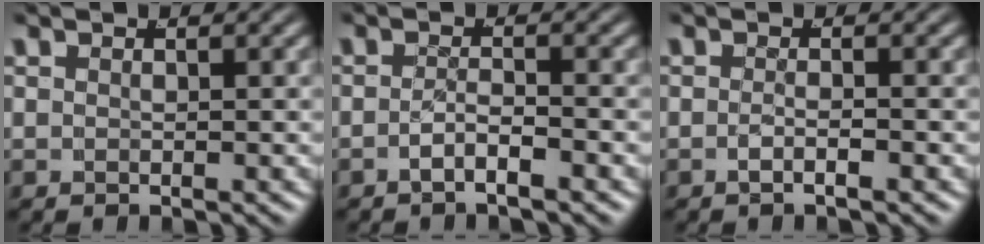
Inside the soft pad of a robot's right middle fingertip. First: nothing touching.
{"total": 2.0, "force": [-1.7, -0.1, 1.0], "torque": [-0.020, -0.006, -0.029]}
{"total": 1.4, "force": [-1.1, -0.5, 0.7], "torque": [-0.018, -0.007, -0.015]}